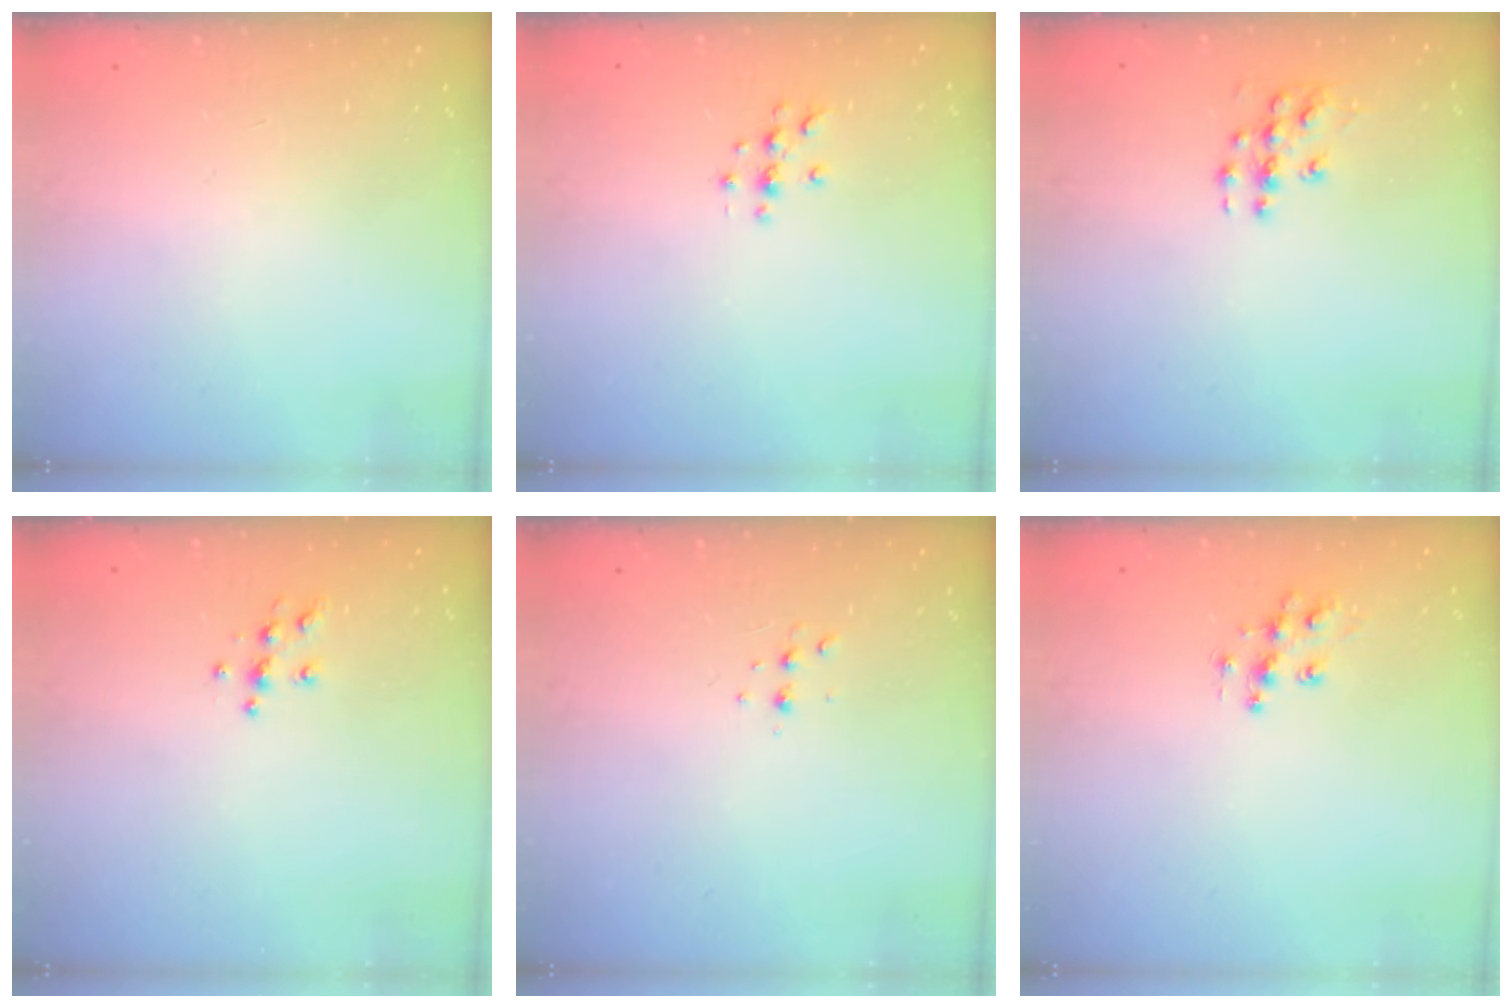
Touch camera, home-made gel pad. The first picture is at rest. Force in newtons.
{"total": 3.7, "press": 3.7, "slide": 0.4}
{"total": 6.1, "press": 6.1, "slide": 0.4}
{"total": 6.2, "press": 6.1, "slide": 0.6}
{"total": 3.5, "press": 3.4, "slide": 0.5}
{"total": 9.0, "press": 9.0, "slide": 0.5}